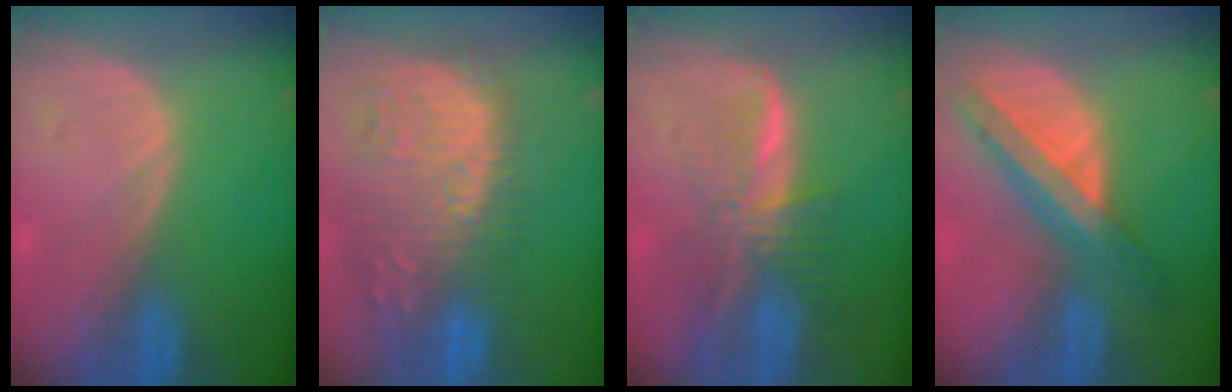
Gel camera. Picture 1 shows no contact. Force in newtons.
{"total": 12.9, "press": 11.7, "slide": 5.4}
{"total": 8.2, "press": 6.8, "slide": 4.5}
{"total": 8.3, "press": 7.1, "slide": 4.4}